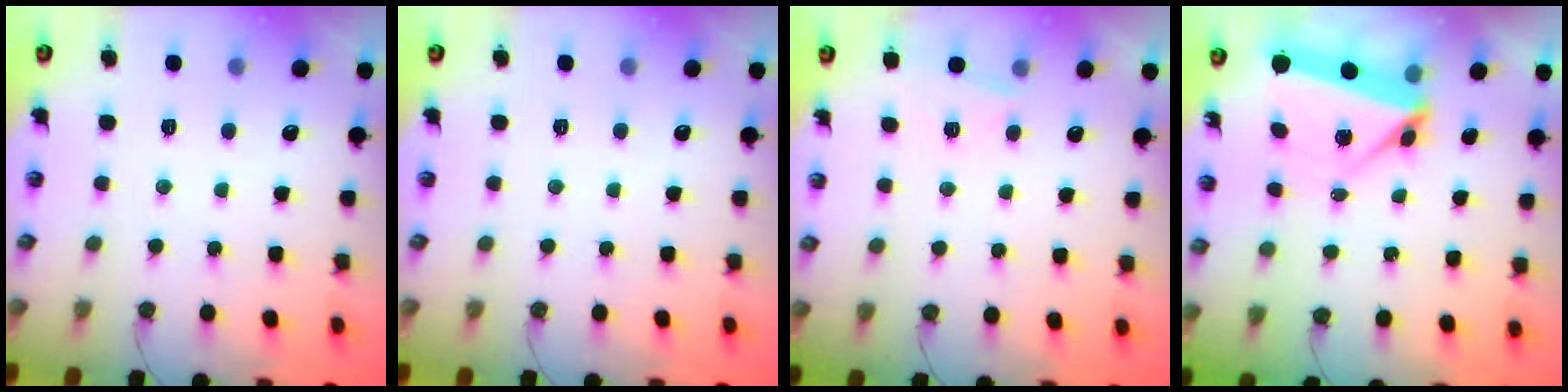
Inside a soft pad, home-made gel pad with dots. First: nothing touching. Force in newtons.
{"total": 0.0}
{"total": 3.7, "press": 2.4, "slide": 2.8}
{"total": 5.0, "press": 4.8, "slide": 1.6}